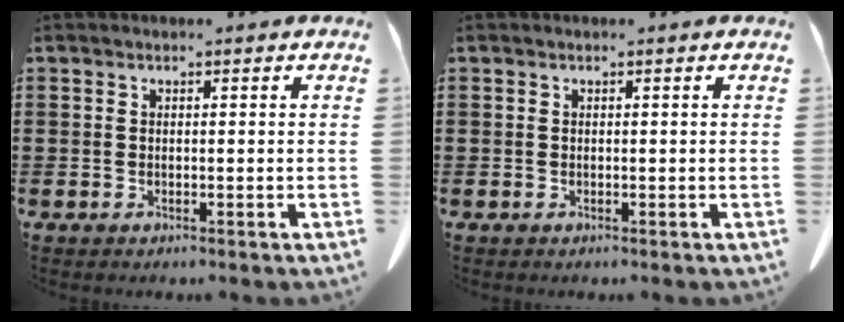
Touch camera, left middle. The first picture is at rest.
{"total": 0.0}